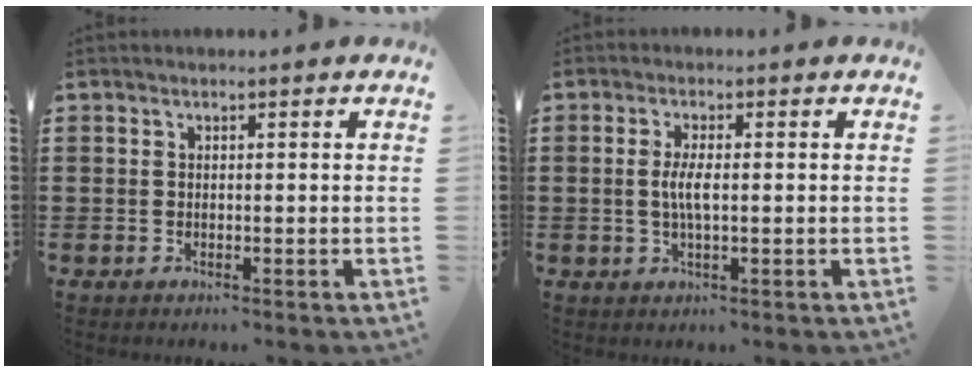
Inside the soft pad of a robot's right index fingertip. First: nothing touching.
{"total": 3.5, "force": [-0.2, 0.7, 3.4], "torque": [-0.076, -0.008, -0.009]}